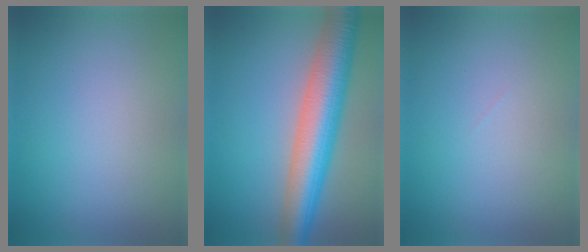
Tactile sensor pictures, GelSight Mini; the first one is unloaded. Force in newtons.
{"total": 8.5, "press": 8.4, "slide": 0.4}
{"total": 0.0}